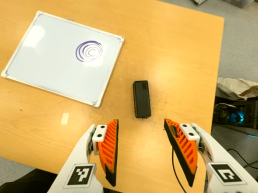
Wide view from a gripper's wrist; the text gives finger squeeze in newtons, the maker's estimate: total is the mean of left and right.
{"total": 0.0}